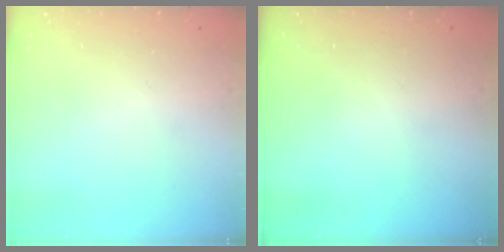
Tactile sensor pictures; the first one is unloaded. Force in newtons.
{"total": 0.0}